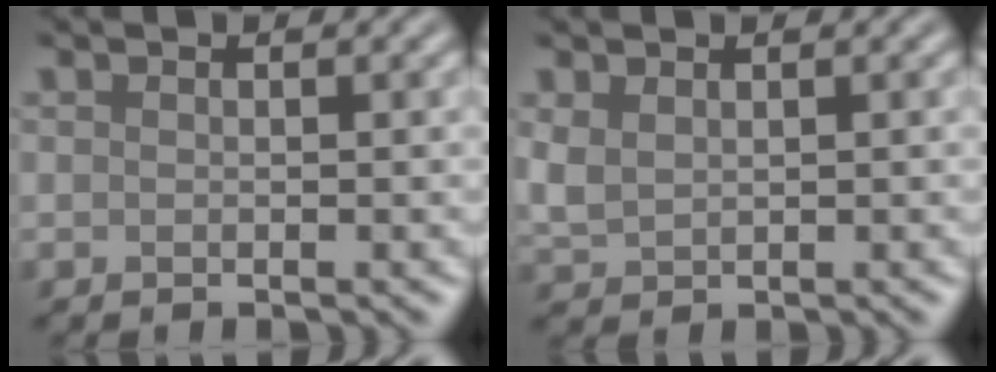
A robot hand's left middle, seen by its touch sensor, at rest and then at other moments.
{"total": 1.8, "force": [0.8, 1.2, 1.1], "torque": [-0.033, -0.002, 0.021]}